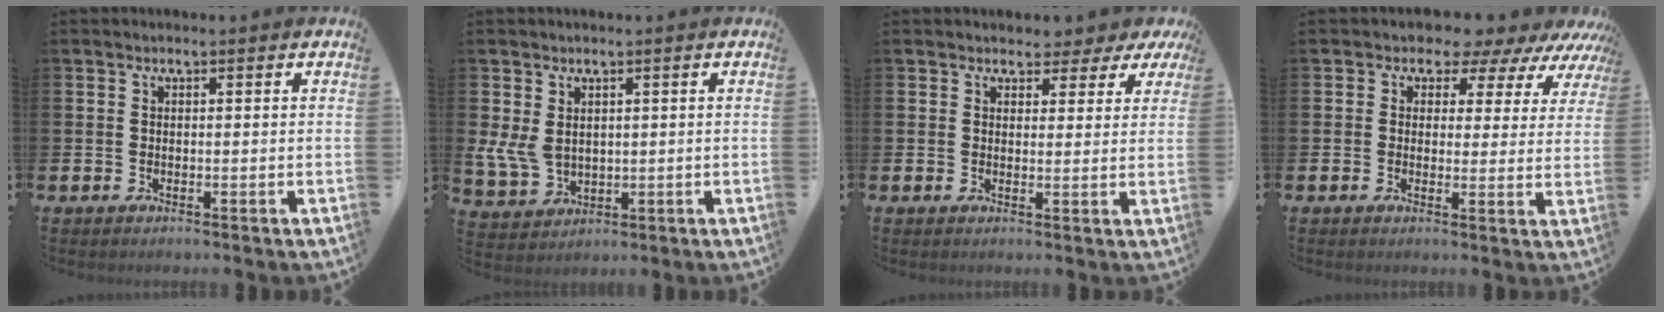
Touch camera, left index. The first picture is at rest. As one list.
[{"total": 3.9, "force": [1.6, 2.9, 2.0], "torque": [-0.042, 0.001, 0.030]}, {"total": 3.0, "force": [2.4, 1.8, 0.4], "torque": [-0.004, -0.012, 0.038]}, {"total": 3.9, "force": [2.9, 2.6, 0.7], "torque": [-0.014, -0.032, 0.038]}]